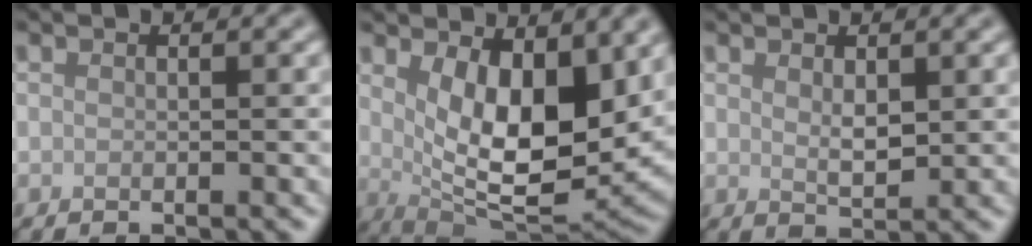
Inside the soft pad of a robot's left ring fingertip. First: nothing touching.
{"total": 10.0, "force": [2.5, 4.4, 8.6], "torque": [-0.140, -0.025, 0.047]}
{"total": 1.8, "force": [0.7, 0.8, 1.4], "torque": [-0.027, -0.004, 0.017]}